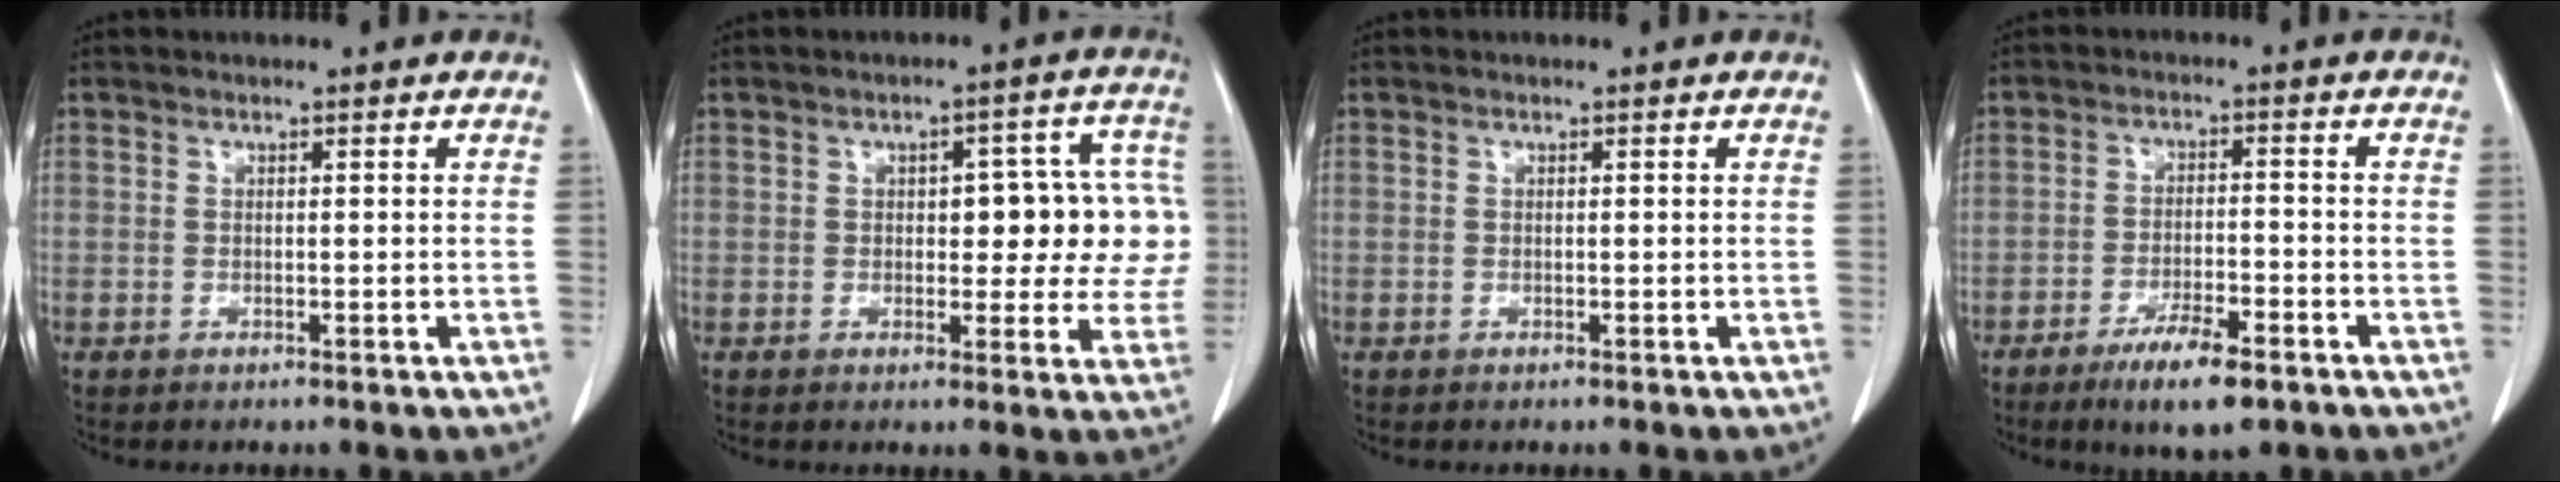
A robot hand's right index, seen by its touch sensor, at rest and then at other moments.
{"total": 10.6, "force": [0.7, 4.8, 9.5], "torque": [-0.090, 0.035, 0.010]}
{"total": 0.0}
{"total": 7.9, "force": [-5.2, 1.5, 5.9], "torque": [-0.104, -0.012, -0.083]}